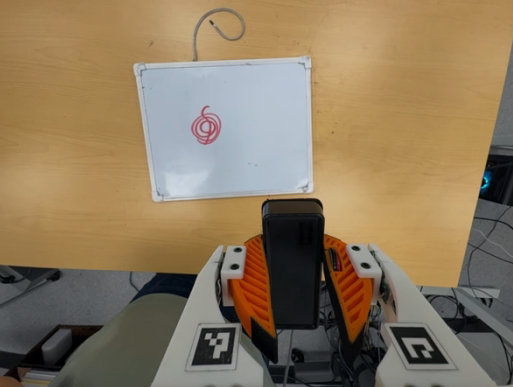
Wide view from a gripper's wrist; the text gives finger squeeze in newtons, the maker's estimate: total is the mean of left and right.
{"total": 11.5, "left": 9.3, "right": 13.8}